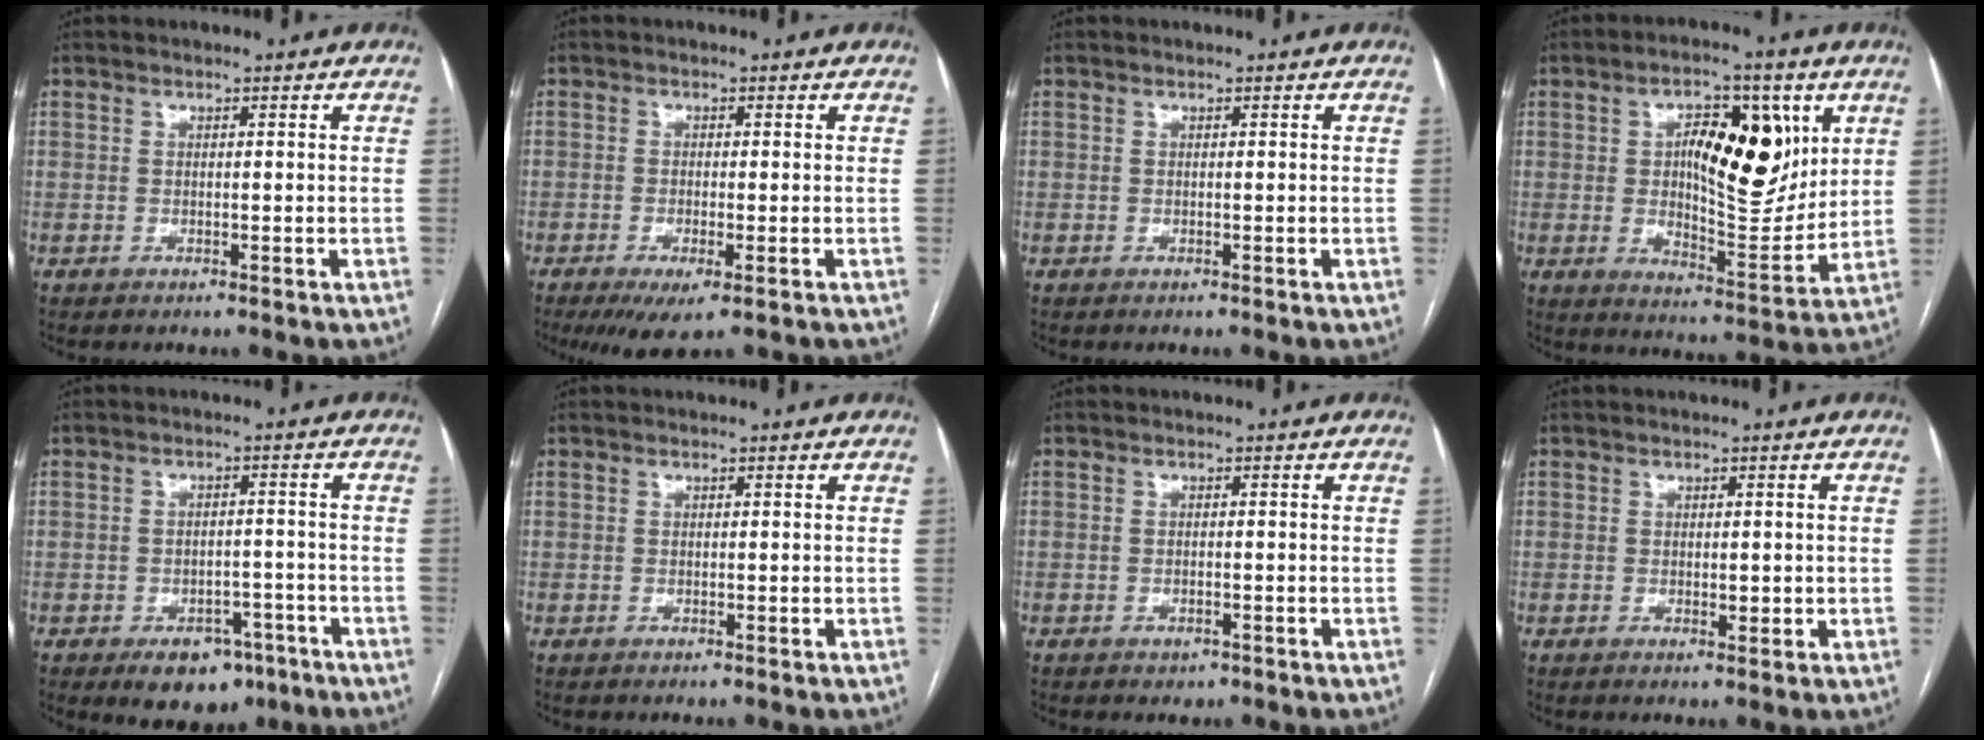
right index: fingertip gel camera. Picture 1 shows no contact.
{"total": 4.7, "force": [-2.5, 0.9, 3.9], "torque": [-0.065, -0.012, -0.038]}
{"total": 0.0}
{"total": 15.1, "force": [4.0, 6.0, 13.2], "torque": [-0.195, 0.011, 0.070]}
{"total": 7.6, "force": [-4.7, 4.8, 3.6], "torque": [-0.037, 0.012, -0.058]}
{"total": 0.0}
{"total": 1.3, "force": [-0.8, 0.8, 0.6], "torque": [-0.012, 0.000, -0.005]}
{"total": 1.6, "force": [0.0, 0.9, 1.3], "torque": [-0.016, -0.002, 0.002]}